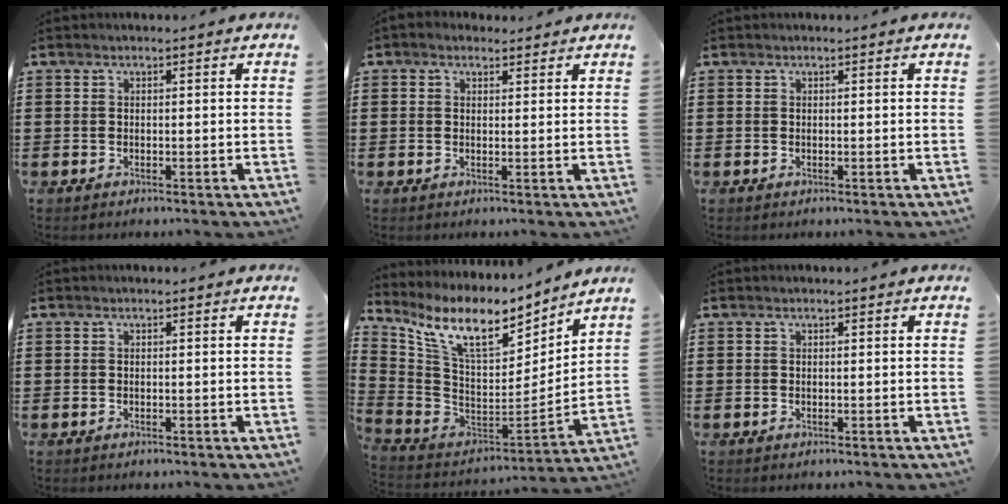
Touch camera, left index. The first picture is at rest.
{"total": 1.4, "force": [1.0, 0.9, 0.3], "torque": [-0.009, 0.006, 0.020]}
{"total": 0.0}
{"total": 0.0}
{"total": 11.2, "force": [7.7, 3.4, 7.4], "torque": [-0.174, -0.045, 0.134]}
{"total": 0.0}